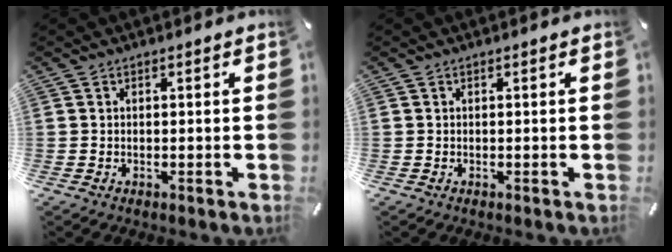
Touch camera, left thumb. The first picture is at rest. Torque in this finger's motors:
{"motor_torque": [-0.01, 0.00, 0.00, 0.00, 0.00]}